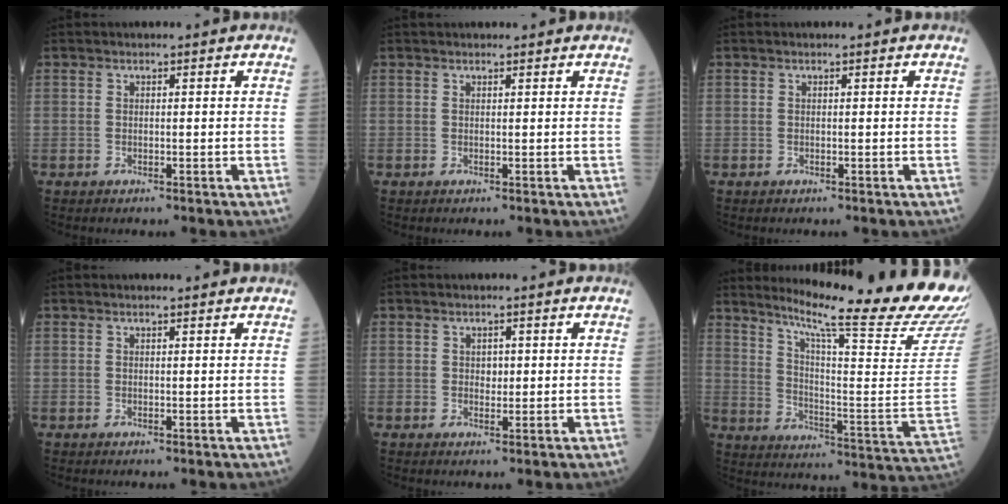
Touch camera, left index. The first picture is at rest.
{"total": 3.7, "force": [3.5, 0.5, 1.0], "torque": [-0.012, 0.028, 0.043]}
{"total": 0.0}
{"total": 1.8, "force": [1.7, 0.1, 0.6], "torque": [-0.011, 0.010, 0.020]}
{"total": 1.3, "force": [0.4, 0.9, 0.8], "torque": [-0.012, 0.002, 0.006]}
{"total": 25.6, "force": [22.1, -1.4, 12.9], "torque": [-0.207, -0.106, 0.293]}